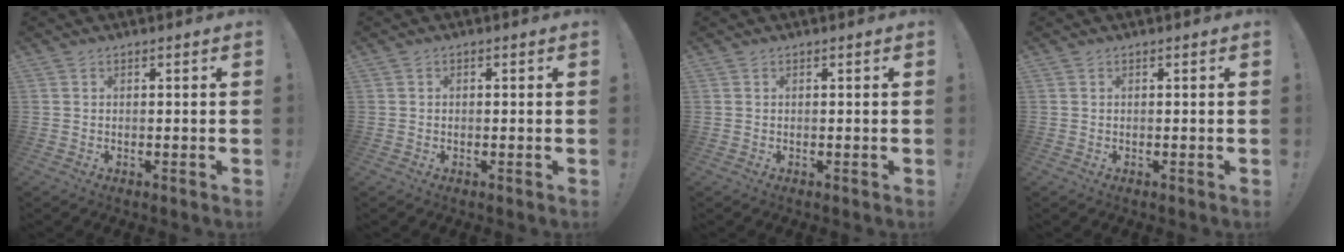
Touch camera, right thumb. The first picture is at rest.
{"total": 0.6, "force": [-0.4, 0.5, 0.2], "torque": [-0.005, 0.002, -0.007]}
{"total": 0.0}
{"total": 0.0}